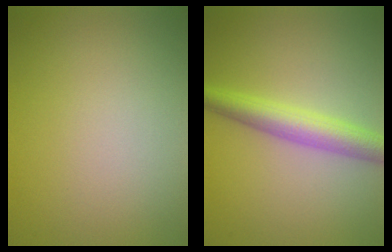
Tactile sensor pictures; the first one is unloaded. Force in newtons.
{"total": 4.3, "press": 4.3, "slide": 0.1}